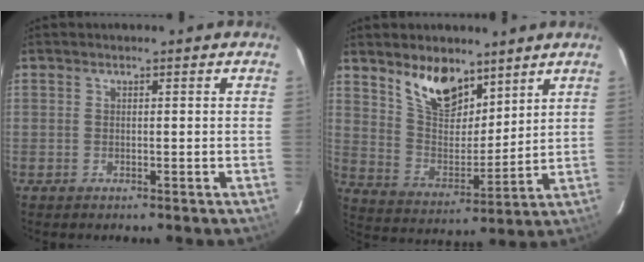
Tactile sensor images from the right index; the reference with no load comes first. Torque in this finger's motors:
{"motor_torque": [0.35, 0.29, 0.29, 0.11]}